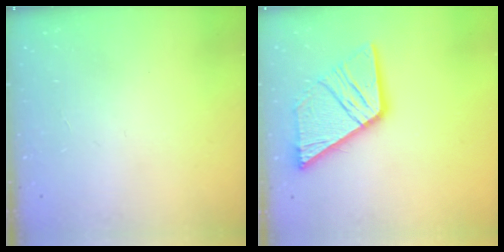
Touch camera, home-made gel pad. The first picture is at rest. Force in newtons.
{"total": 17.2, "press": 17.1, "slide": 1.9}